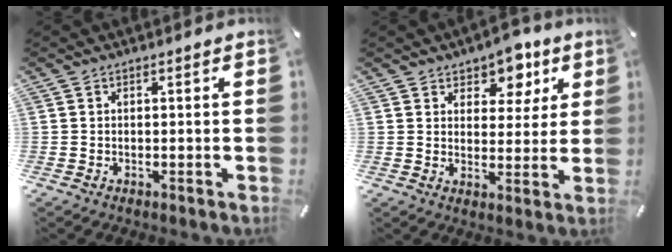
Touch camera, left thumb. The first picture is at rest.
{"total": 7.5, "force": [5.4, 4.8, 2.0], "torque": [-0.016, -0.043, 0.091]}